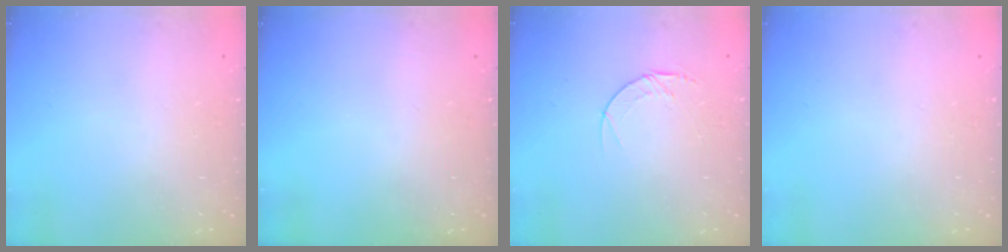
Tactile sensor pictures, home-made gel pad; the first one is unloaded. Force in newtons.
{"total": 0.0}
{"total": 4.6, "press": 4.6, "slide": 0.4}
{"total": 0.0}